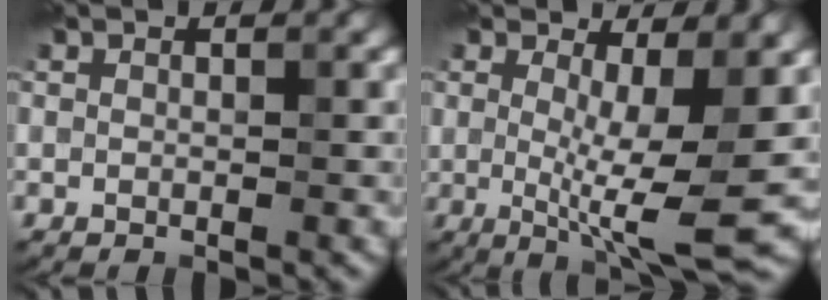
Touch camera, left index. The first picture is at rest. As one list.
[{"total": 7.4, "force": [0.0, 1.7, 7.2], "torque": [-0.111, -0.020, 0.004]}]